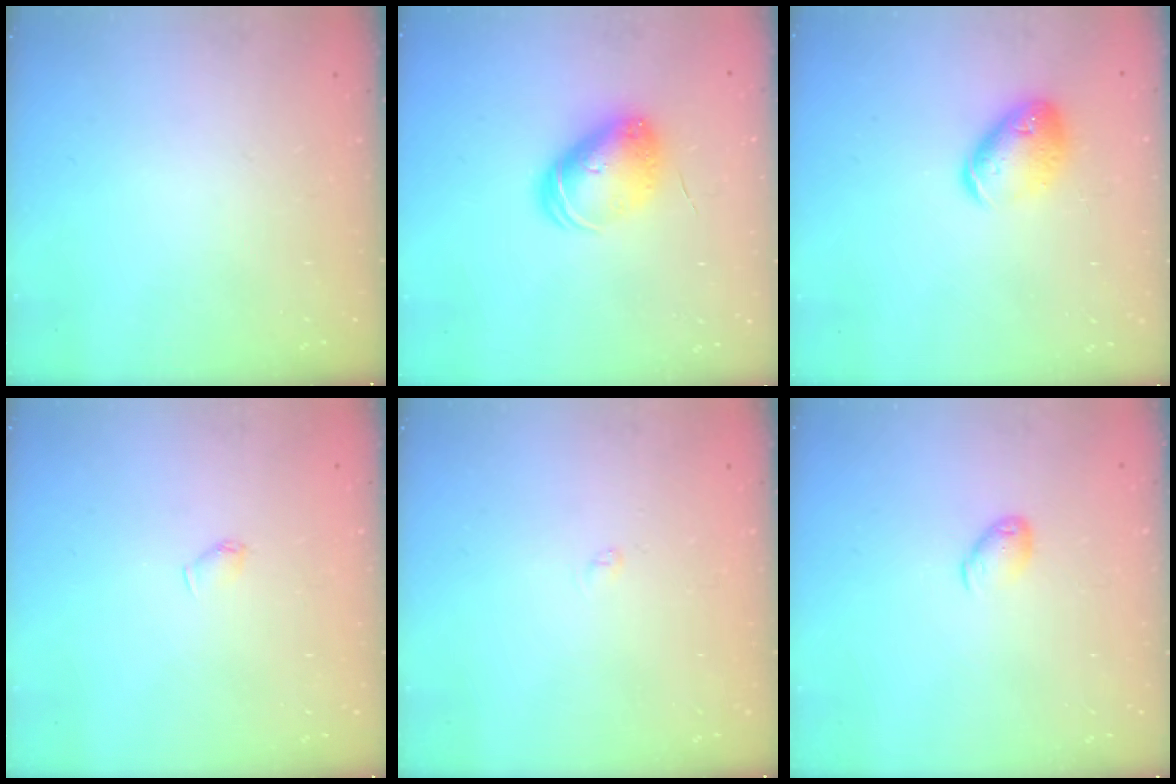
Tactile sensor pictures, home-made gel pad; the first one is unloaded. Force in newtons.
{"total": 9.4, "press": 9.4, "slide": 0.5}
{"total": 12.5, "press": 12.3, "slide": 2.2}
{"total": 3.8, "press": 3.7, "slide": 0.8}
{"total": 1.9, "press": 1.9, "slide": 0.3}
{"total": 5.6, "press": 5.6, "slide": 0.5}